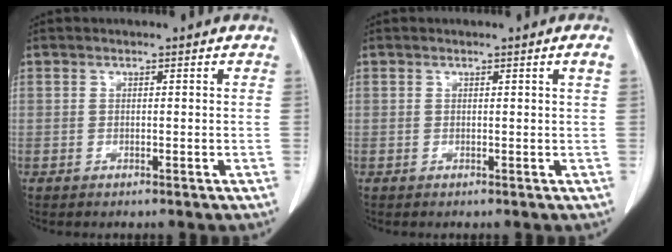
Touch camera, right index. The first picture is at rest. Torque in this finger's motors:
{"motor_torque": [0.01, -0.01, -0.01, 0.00]}